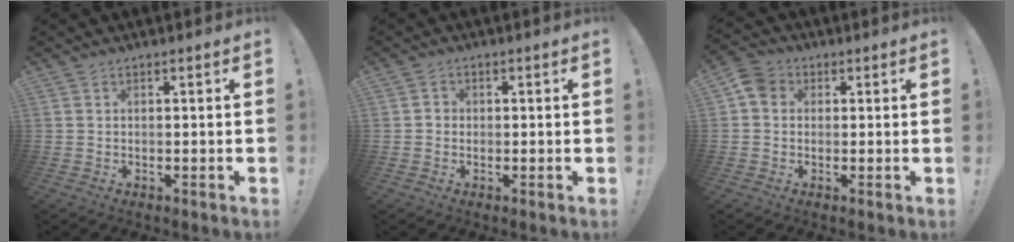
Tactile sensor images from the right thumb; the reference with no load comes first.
{"total": 1.9, "force": [-0.4, 1.8, 0.5], "torque": [-0.001, 0.007, -0.009]}
{"total": 5.0, "force": [0.8, 4.3, 2.5], "torque": [-0.055, 0.011, 0.018]}